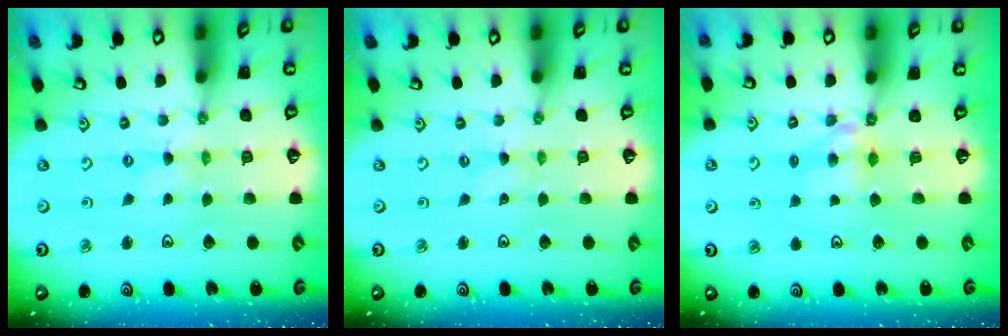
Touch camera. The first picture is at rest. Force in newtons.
{"total": 0.0}
{"total": 5.4, "press": 5.4, "slide": 0.1}